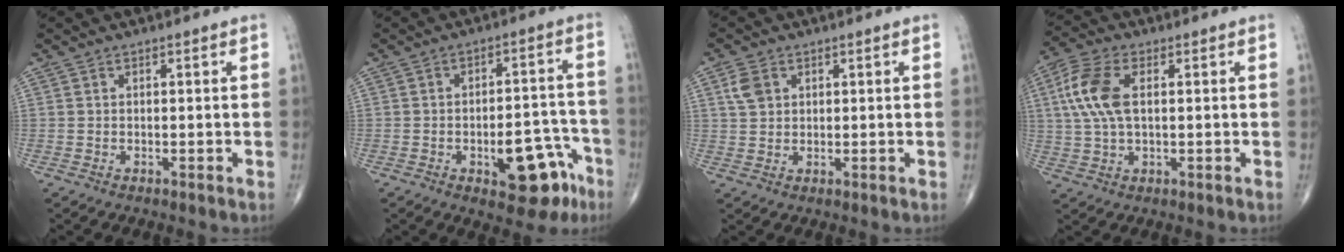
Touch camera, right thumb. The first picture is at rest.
{"total": 12.4, "force": [-5.7, 5.8, 9.3], "torque": [-0.090, 0.046, -0.067]}
{"total": 3.9, "force": [1.5, 2.9, 2.1], "torque": [-0.034, 0.000, 0.033]}
{"total": 10.0, "force": [1.9, 5.2, 8.3], "torque": [-0.193, 0.011, 0.036]}